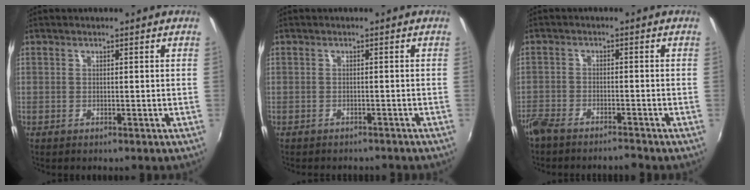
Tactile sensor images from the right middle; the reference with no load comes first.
{"total": 3.3, "force": [-3.0, 1.1, 0.9], "torque": [-0.024, -0.013, -0.041]}
{"total": 6.1, "force": [-5.5, 1.5, 2.1], "torque": [-0.069, -0.015, -0.102]}